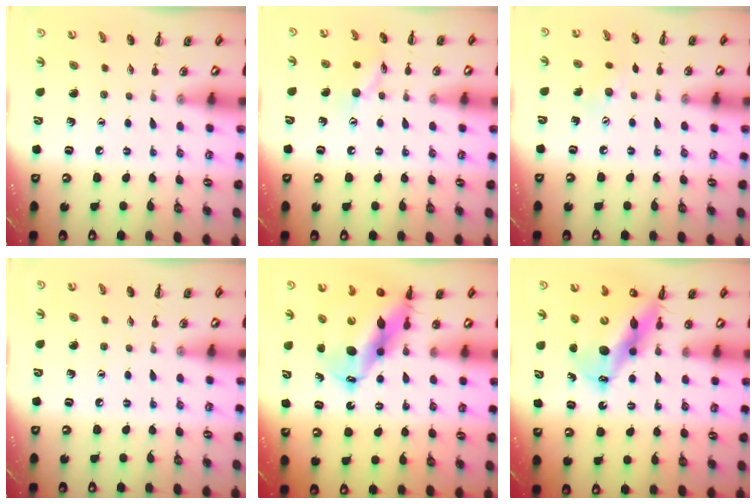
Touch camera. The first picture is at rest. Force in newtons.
{"total": 8.6, "press": 8.6, "slide": 0.7}
{"total": 6.7, "press": 6.5, "slide": 1.4}
{"total": 0.0}
{"total": 15.6, "press": 15.0, "slide": 4.3}
{"total": 13.7, "press": 13.3, "slide": 3.6}